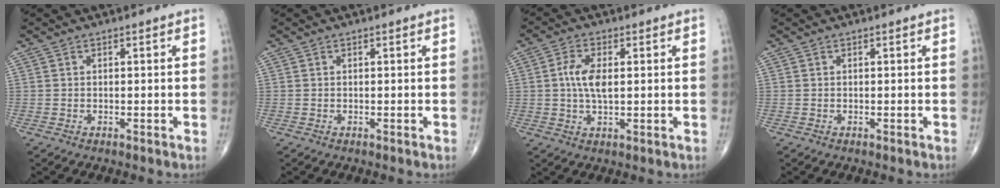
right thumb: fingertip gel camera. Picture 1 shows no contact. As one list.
[{"total": 0.0}, {"total": 5.9, "force": [0.7, 2.7, 5.2], "torque": [-0.109, 0.000, 0.009]}, {"total": 0.0}]